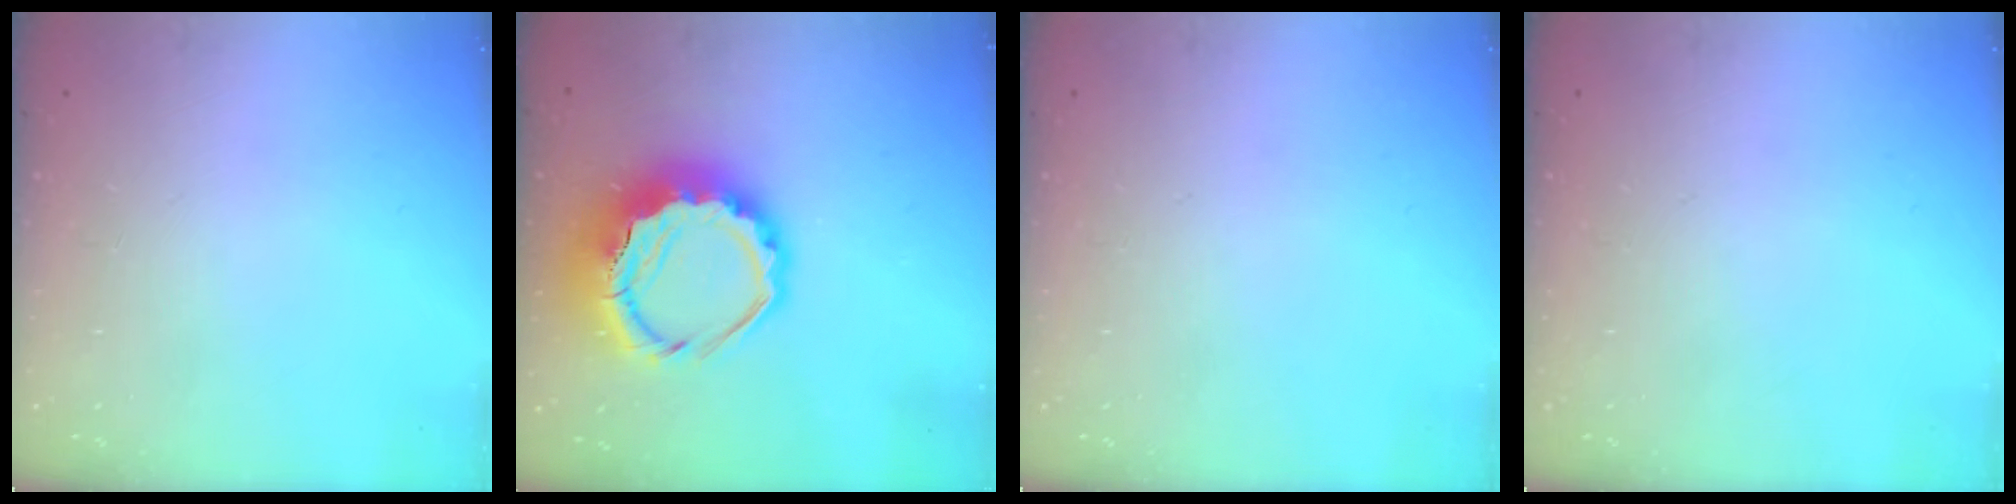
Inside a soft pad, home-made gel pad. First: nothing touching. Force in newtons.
{"total": 13.7, "press": 13.4, "slide": 2.9}
{"total": 0.0}
{"total": 0.0}